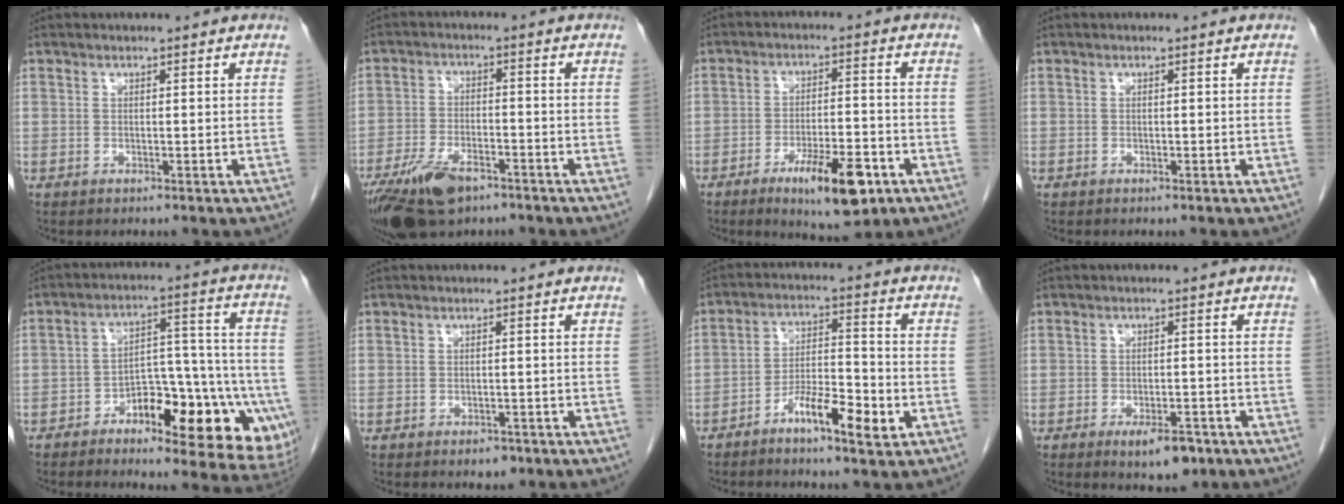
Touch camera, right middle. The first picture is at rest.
{"total": 10.6, "force": [-7.0, 4.3, 6.6], "torque": [-0.127, -0.010, -0.123]}
{"total": 10.3, "force": [-5.4, 2.5, 8.4], "torque": [-0.133, -0.010, -0.079]}
{"total": 0.0}
{"total": 16.7, "force": [-7.2, 6.1, 13.8], "torque": [-0.132, 0.030, -0.091]}
{"total": 1.9, "force": [-1.2, 1.1, 1.0], "torque": [-0.011, 0.002, -0.010]}
{"total": 8.2, "force": [-4.0, 1.8, 6.9], "torque": [-0.120, 0.006, -0.068]}
{"total": 5.2, "force": [-3.0, 2.1, 3.7], "torque": [-0.051, -0.002, -0.037]}